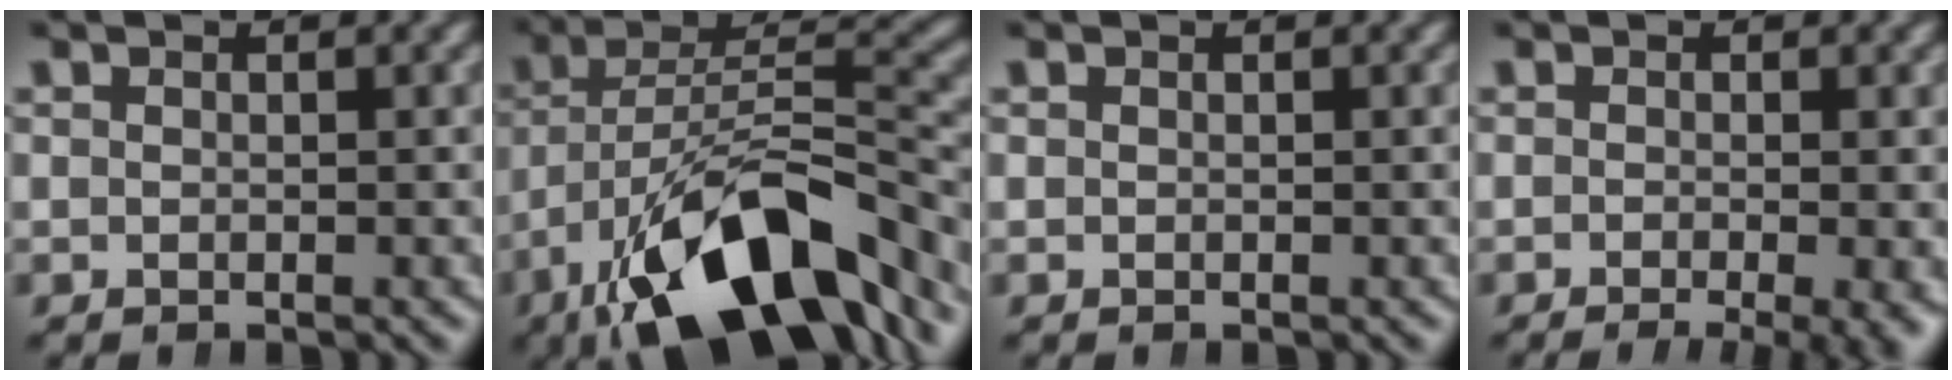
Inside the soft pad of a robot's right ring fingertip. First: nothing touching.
{"total": 13.2, "force": [-5.9, 5.7, 10.3], "torque": [-0.163, -0.025, -0.066]}
{"total": 0.0}
{"total": 4.2, "force": [-3.0, 0.6, 2.9], "torque": [-0.027, -0.009, -0.040]}